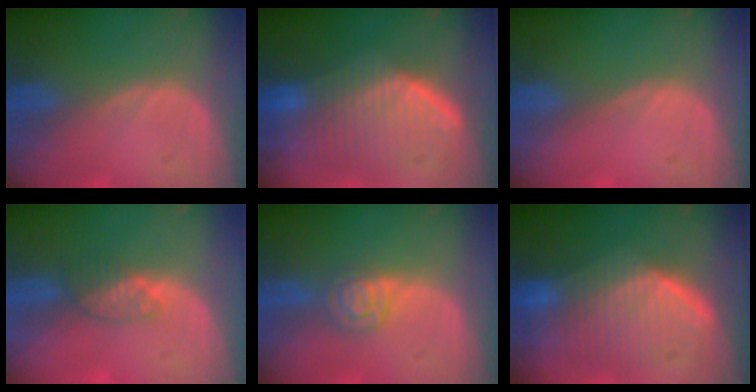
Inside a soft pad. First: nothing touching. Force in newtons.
{"total": 9.8, "press": 9.0, "slide": 3.8}
{"total": 0.0}
{"total": 3.3, "press": 3.1, "slide": 1.3}
{"total": 4.8, "press": 4.1, "slide": 2.4}
{"total": 10.0, "press": 9.0, "slide": 4.3}